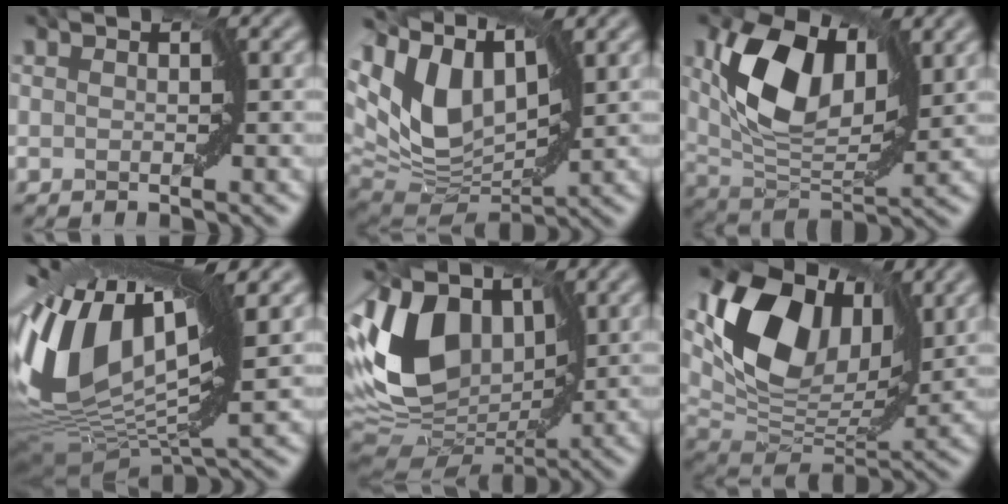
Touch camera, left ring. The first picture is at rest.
{"total": 8.5, "force": [4.1, 4.8, 5.7], "torque": [-0.138, 0.002, 0.077]}
{"total": 9.5, "force": [2.9, 5.3, 7.3], "torque": [-0.152, -0.002, 0.051]}
{"total": 14.2, "force": [2.5, 6.8, 12.2], "torque": [-0.271, 0.018, 0.033]}
{"total": 12.8, "force": [2.4, 8.3, 9.4], "torque": [-0.203, 0.009, 0.034]}
{"total": 10.0, "force": [3.5, 6.8, 6.4], "torque": [-0.132, -0.008, 0.066]}